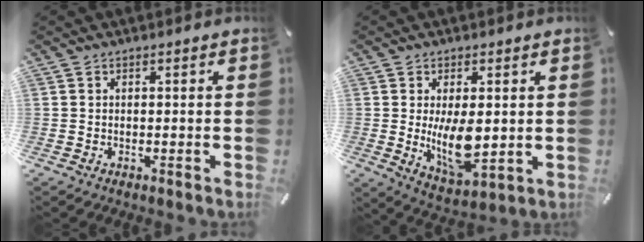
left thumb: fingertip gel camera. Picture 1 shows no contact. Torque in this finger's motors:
{"motor_torque": [0.16, 0.61, 0.32, -0.12, 0.19]}